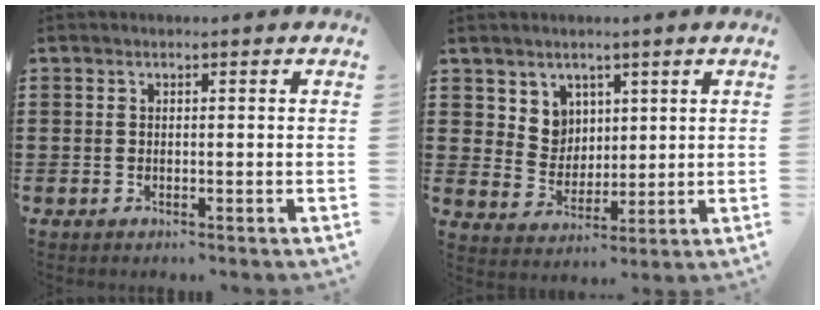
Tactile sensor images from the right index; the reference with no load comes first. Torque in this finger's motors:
{"motor_torque": [-0.16, 0.25, 0.03, 0.01]}